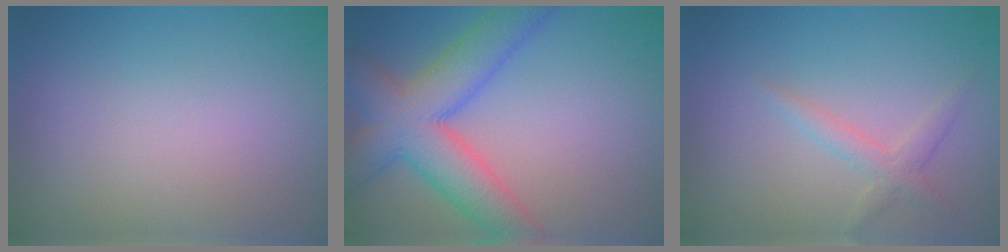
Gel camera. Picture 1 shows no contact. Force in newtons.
{"total": 8.4, "press": 8.4, "slide": 0.3}
{"total": 1.8, "press": 1.8, "slide": 0.1}